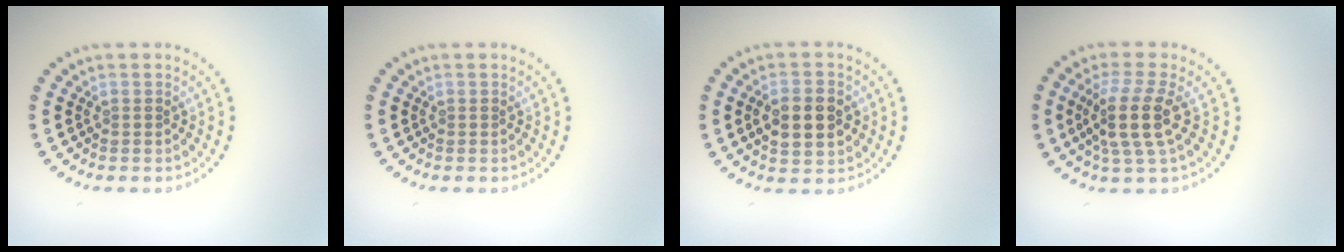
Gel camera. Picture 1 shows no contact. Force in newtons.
{"total": 0.0}
{"total": 4.5, "press": 4.5, "slide": 0.2}
{"total": 4.1, "press": 3.4, "slide": 2.4}